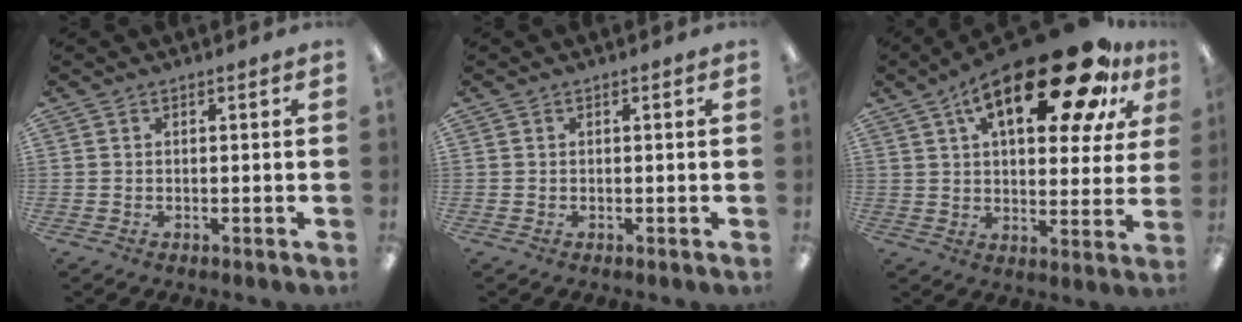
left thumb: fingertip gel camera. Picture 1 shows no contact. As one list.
[{"total": 0.0}, {"total": 25.1, "force": [13.2, 10.0, 18.9], "torque": [-0.280, -0.062, 0.209]}]